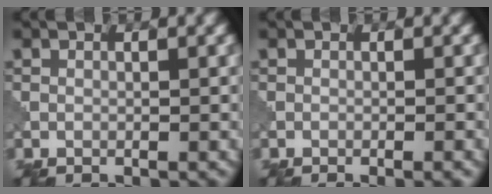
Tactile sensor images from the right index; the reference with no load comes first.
{"total": 1.9, "force": [-1.0, 0.5, 1.5], "torque": [-0.010, 0.000, -0.010]}